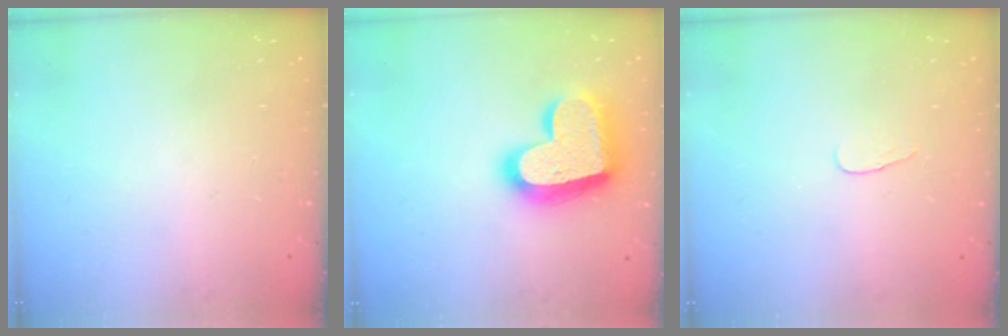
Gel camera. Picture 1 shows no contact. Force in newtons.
{"total": 21.7, "press": 21.6, "slide": 1.5}
{"total": 2.8, "press": 2.8, "slide": 0.3}